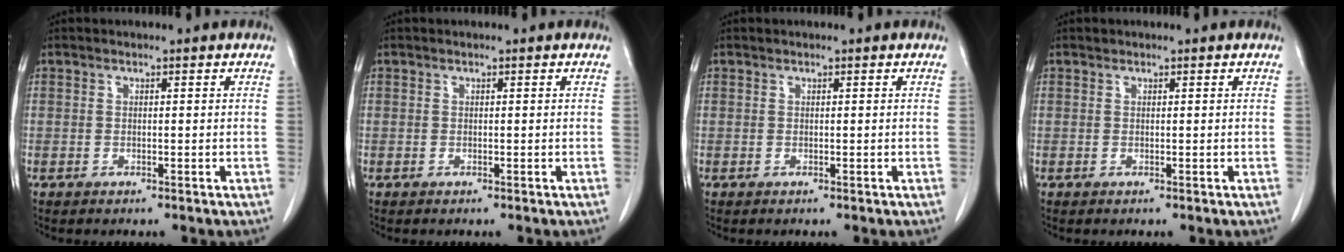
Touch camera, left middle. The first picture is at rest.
{"total": 0.0}
{"total": 0.0}
{"total": 0.0}